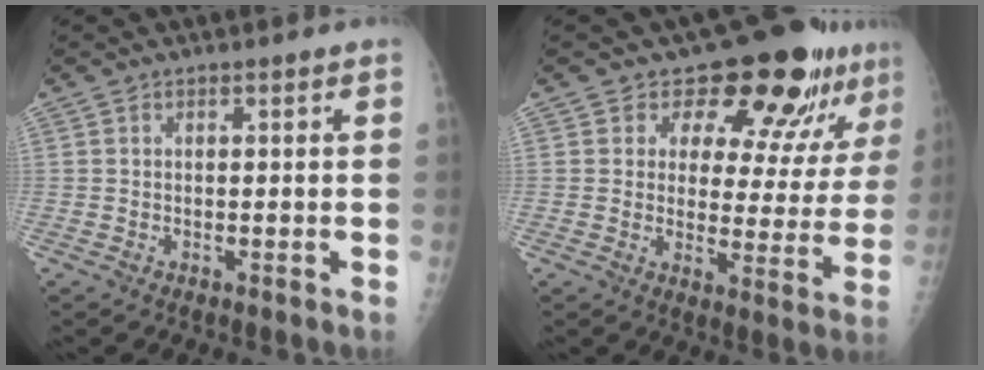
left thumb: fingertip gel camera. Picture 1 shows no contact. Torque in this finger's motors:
{"motor_torque": [0.24, 0.41, 0.11, -0.32, 0.05]}